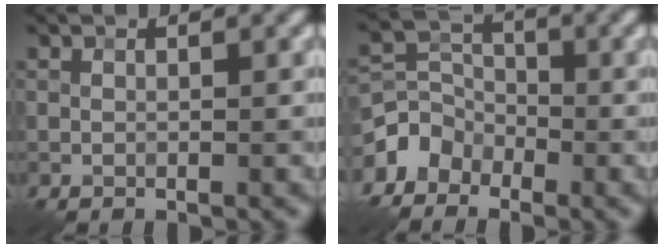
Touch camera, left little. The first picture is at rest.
{"total": 3.5, "force": [-2.6, 2.2, 0.7], "torque": [-0.015, 0.006, -0.061]}